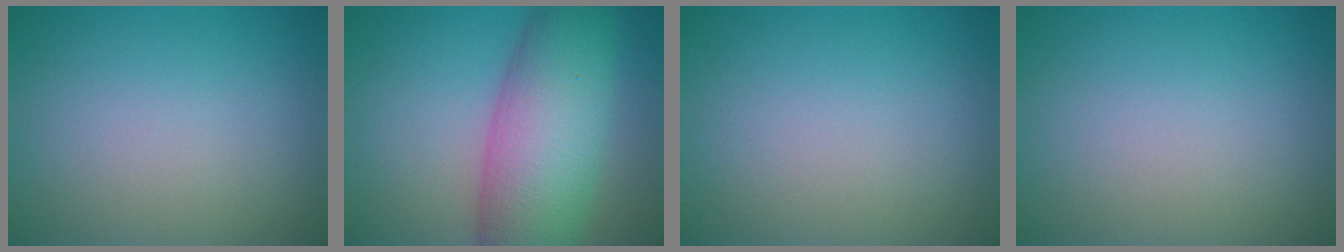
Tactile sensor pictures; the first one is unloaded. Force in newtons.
{"total": 10.9, "press": 10.9, "slide": 0.4}
{"total": 0.0}
{"total": 0.0}